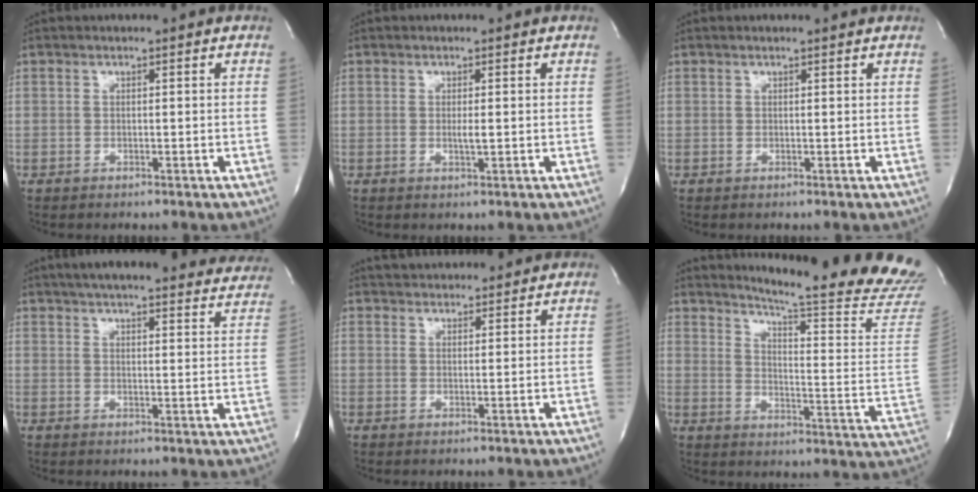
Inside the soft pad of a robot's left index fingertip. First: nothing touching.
{"total": 1.2, "force": [0.0, 0.1, 1.2], "torque": [-0.026, -0.003, 0.000]}
{"total": 1.4, "force": [1.3, 0.1, 0.5], "torque": [-0.013, 0.009, 0.016]}
{"total": 26.8, "force": [24.3, 4.6, 10.2], "torque": [-0.157, -0.033, 0.286]}
{"total": 8.1, "force": [7.6, 2.1, 1.8], "torque": [-0.022, 0.028, 0.100]}
{"total": 24.3, "force": [22.4, -1.0, 9.4], "torque": [-0.139, -0.135, 0.269]}